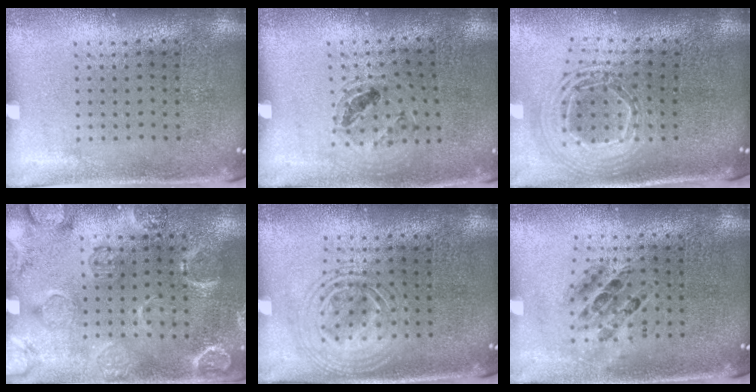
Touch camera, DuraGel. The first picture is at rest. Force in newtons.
{"total": 0.9, "press": 0.9, "slide": 0.1}
{"total": 2.2, "press": 1.7, "slide": 1.5}
{"total": 2.5, "press": 2.2, "slide": 1.1}
{"total": 1.7, "press": 1.7, "slide": 0.3}
{"total": 0.7, "press": 0.6, "slide": 0.2}